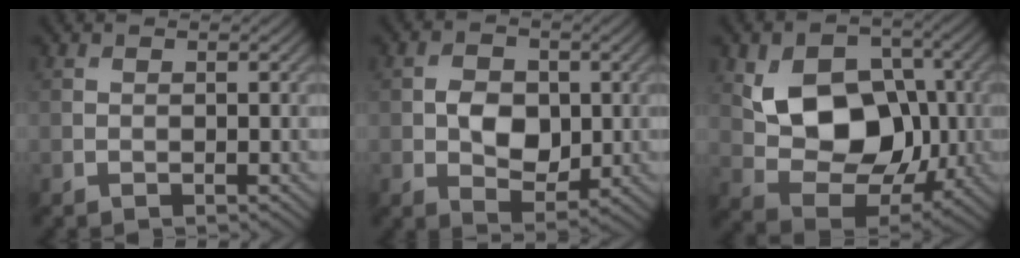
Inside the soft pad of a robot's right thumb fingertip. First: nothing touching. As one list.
[{"total": 5.2, "force": [0.0, 3.8, 3.5], "torque": [-0.060, -0.004, -0.003]}, {"total": 11.7, "force": [1.0, 8.7, 7.7], "torque": [-0.134, -0.010, 0.016]}]